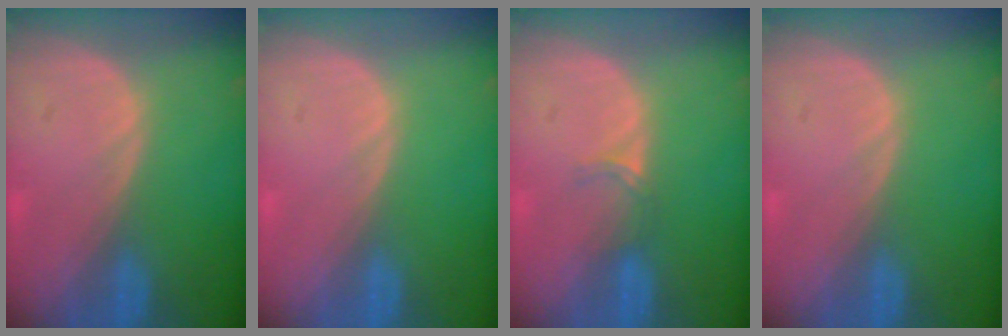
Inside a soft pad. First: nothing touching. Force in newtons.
{"total": 0.0}
{"total": 1.9, "press": 1.5, "slide": 1.2}
{"total": 0.0}